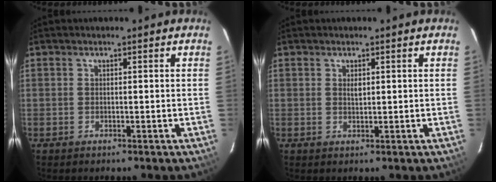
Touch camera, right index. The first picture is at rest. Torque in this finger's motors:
{"motor_torque": [0.07, 0.04, 0.10, 0.03]}